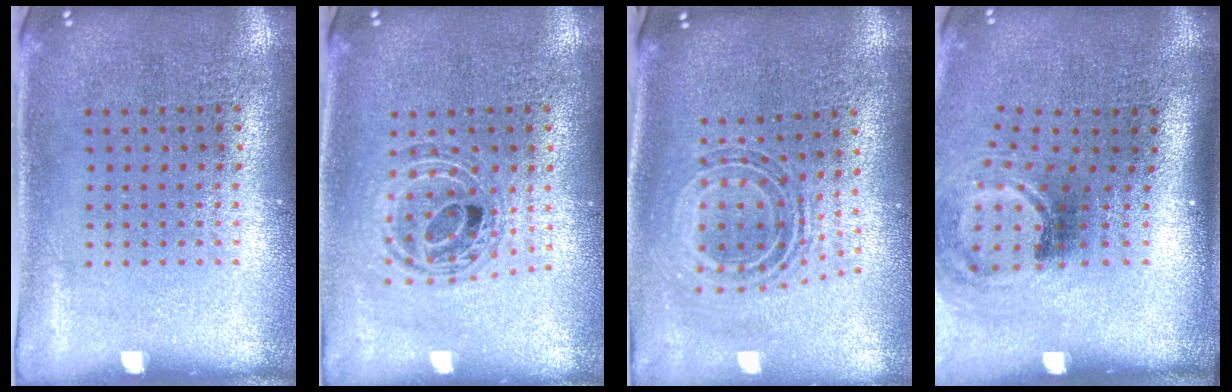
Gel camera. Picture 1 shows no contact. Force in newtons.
{"total": 0.9, "press": 0.9, "slide": 0.2}
{"total": 0.9, "press": 0.8, "slide": 0.4}
{"total": 2.0, "press": 1.3, "slide": 1.6}